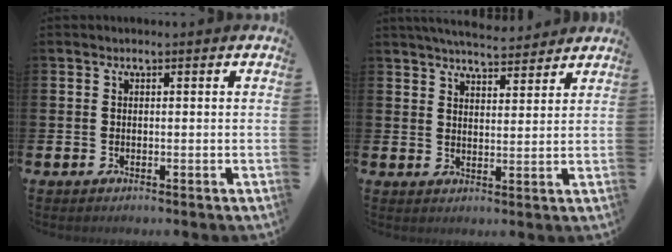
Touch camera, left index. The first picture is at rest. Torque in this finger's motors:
{"motor_torque": [1.08, -1.06, 0.67, 0.17]}